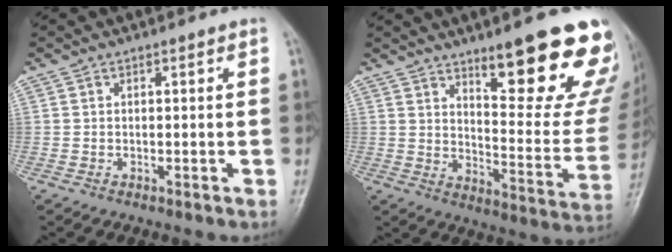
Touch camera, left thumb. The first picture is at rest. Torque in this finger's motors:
{"motor_torque": [0.88, 0.28, 1.45, -1.32, 0.19]}